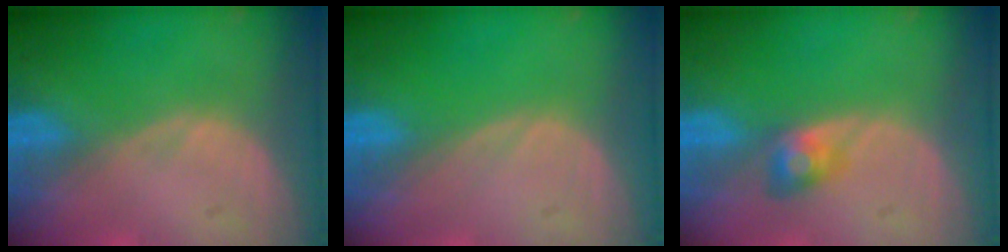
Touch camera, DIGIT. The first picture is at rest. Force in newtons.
{"total": 0.0}
{"total": 2.7, "press": 2.7, "slide": 0.3}